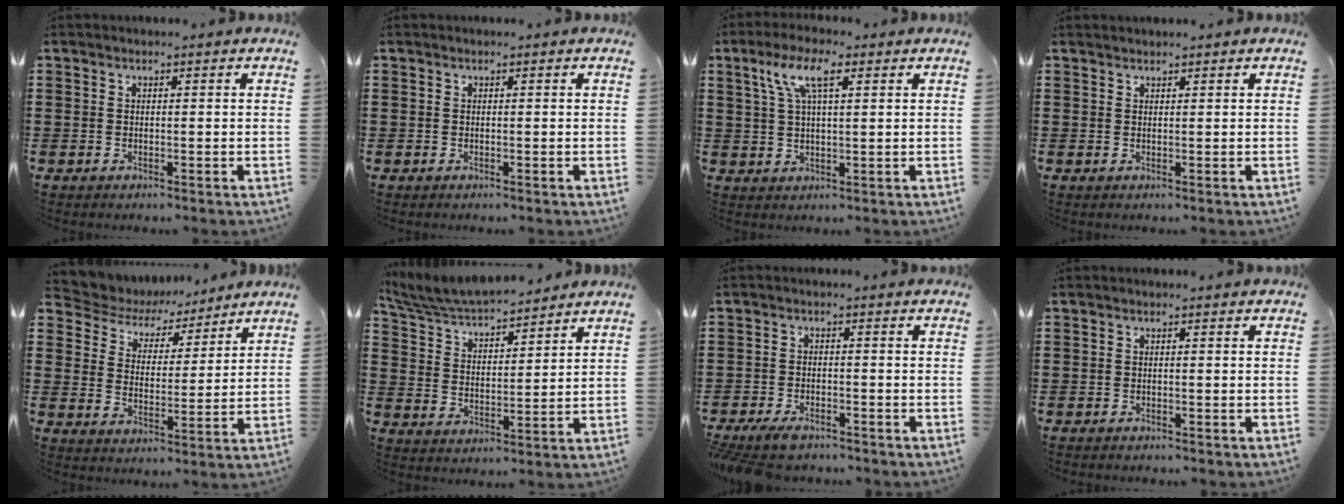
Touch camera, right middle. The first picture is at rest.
{"total": 0.0}
{"total": 6.7, "force": [3.2, 2.0, 5.5], "torque": [-0.120, 0.012, 0.054]}
{"total": 1.0, "force": [1.0, 0.1, 0.0], "torque": [-0.002, 0.000, 0.019]}
{"total": 5.4, "force": [4.9, 2.2, -0.4], "torque": [-0.031, -0.038, 0.084]}
{"total": 6.2, "force": [6.0, 1.0, 1.4], "torque": [-0.056, -0.028, 0.106]}
{"total": 3.4, "force": [-3.1, 0.8, 1.0], "torque": [-0.028, 0.000, -0.066]}
{"total": 0.7, "force": [-0.7, 0.1, 0.0], "torque": [-0.003, -0.002, -0.014]}